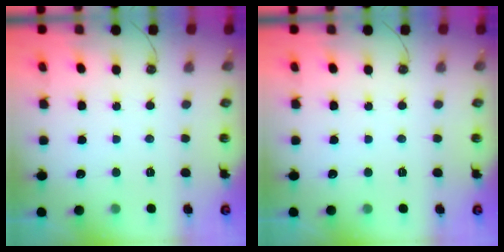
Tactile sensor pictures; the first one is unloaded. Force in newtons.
{"total": 0.0}